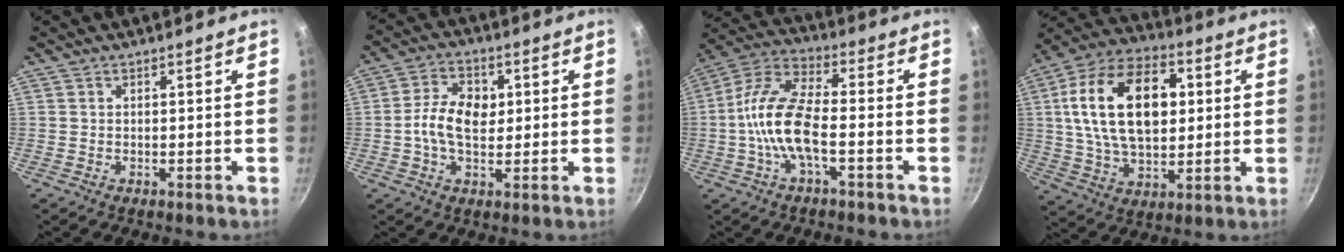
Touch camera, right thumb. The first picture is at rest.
{"total": 8.9, "force": [0.4, 5.9, 6.7], "torque": [-0.107, 0.011, 0.003]}
{"total": 13.1, "force": [-2.5, 5.3, 11.8], "torque": [-0.253, 0.041, -0.051]}
{"total": 22.0, "force": [3.9, 13.1, 17.2], "torque": [-0.287, 0.010, 0.064]}